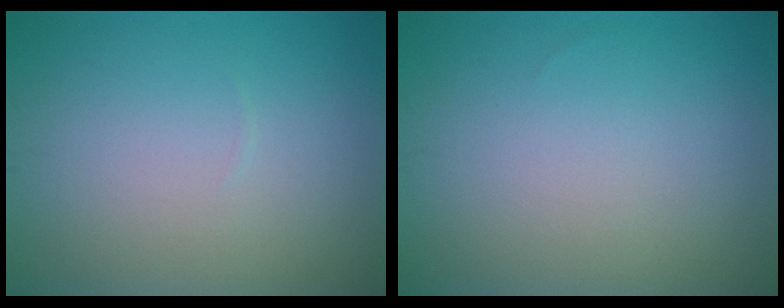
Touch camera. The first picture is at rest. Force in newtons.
{"total": 0.0}